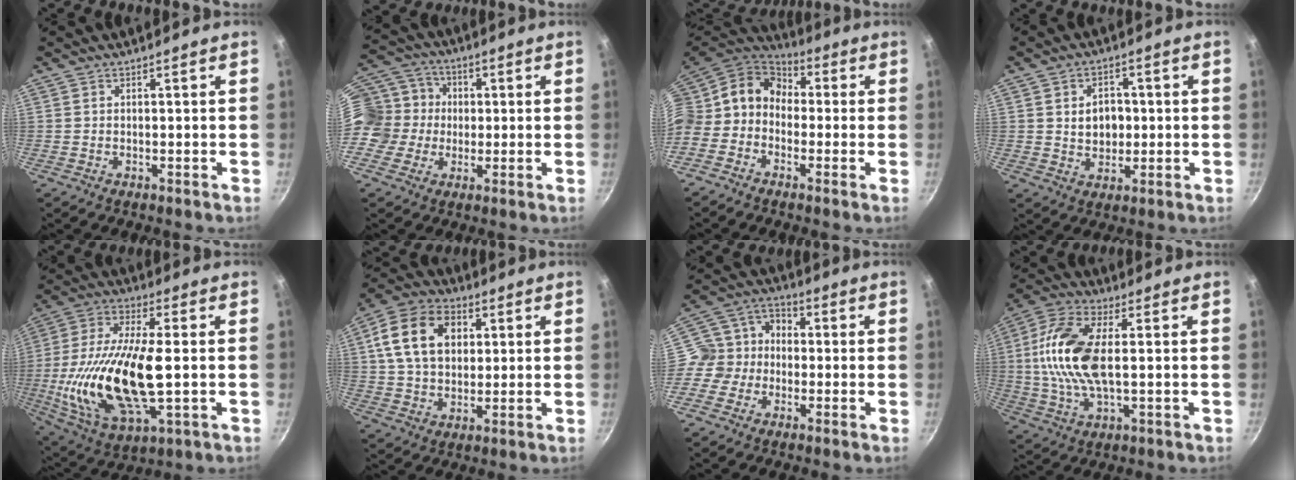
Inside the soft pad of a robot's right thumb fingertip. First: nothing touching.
{"total": 13.6, "force": [0.1, 12.2, 5.9], "torque": [-0.095, 0.027, -0.010]}
{"total": 15.1, "force": [0.3, 12.7, 8.2], "torque": [-0.159, 0.051, -0.022]}
{"total": 6.6, "force": [0.6, 5.1, 4.1], "torque": [-0.039, 0.001, 0.011]}
{"total": 23.3, "force": [-2.1, 9.4, 21.2], "torque": [-0.430, 0.002, -0.036]}
{"total": 15.4, "force": [4.0, 11.0, 10.0], "torque": [-0.160, 0.008, 0.057]}
{"total": 8.9, "force": [-1.5, 7.9, 3.8], "torque": [-0.039, 0.032, -0.053]}
{"total": 14.7, "force": [1.2, 6.8, 12.9], "torque": [-0.262, 0.014, 0.013]}